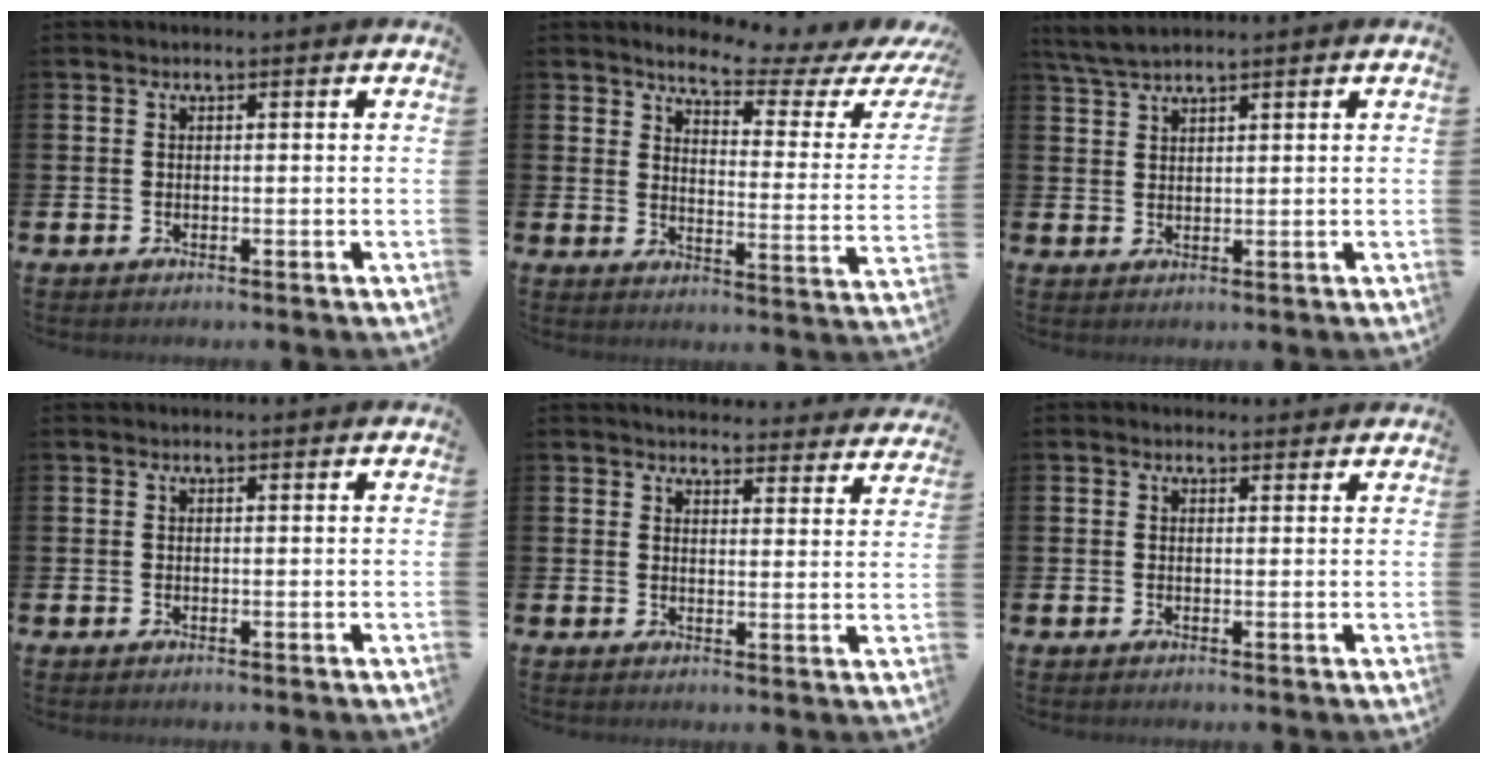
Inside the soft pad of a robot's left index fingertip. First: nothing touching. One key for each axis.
{"total": 5.2, "fx": 4.6, "fy": 0.7, "fz": 2.2, "tx": -0.053, "ty": -0.038, "tz": 0.069}
{"total": 3.5, "fx": 3.2, "fy": 0.5, "fz": 1.3, "tx": -0.038, "ty": -0.002, "tz": 0.060}
{"total": 0.0}
{"total": 4.1, "fx": 4.1, "fy": 0.7, "fz": 0.1, "tx": -0.004, "ty": -0.031, "tz": 0.070}
{"total": 0.9, "fx": 0.7, "fy": 0.5, "fz": 0.1, "tx": 0.004, "ty": 0.004, "tz": 0.010}